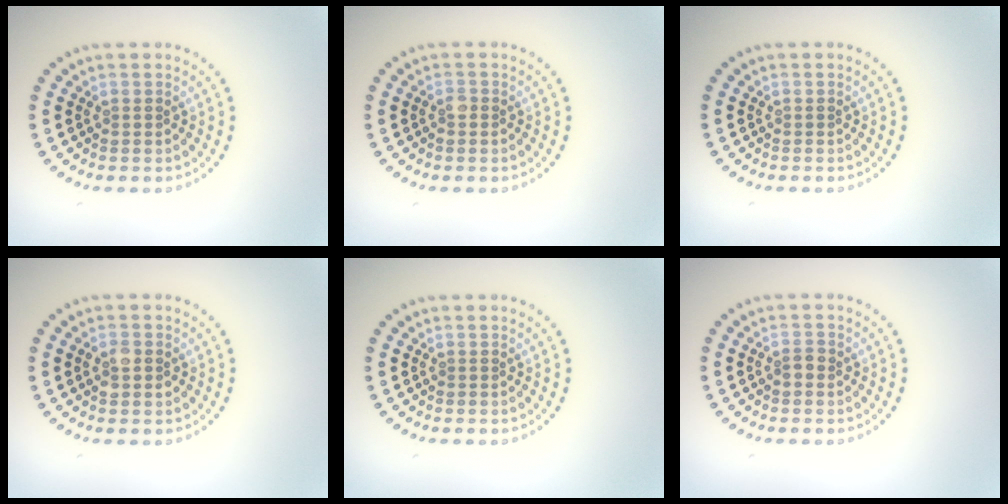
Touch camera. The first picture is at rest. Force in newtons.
{"total": 0.6, "press": 0.5, "slide": 0.3}
{"total": 0.0}
{"total": 2.1, "press": 2.1, "slide": 0.1}
{"total": 0.0}
{"total": 1.1, "press": 1.1, "slide": 0.2}